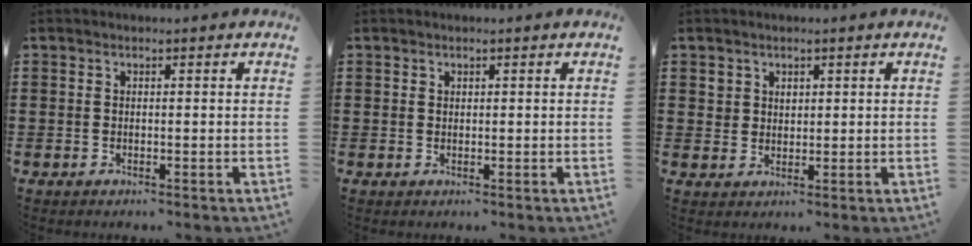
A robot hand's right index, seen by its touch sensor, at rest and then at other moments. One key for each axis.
{"total": 0.6, "fx": 0.4, "fy": 0.4, "fz": 0.1, "tx": -0.003, "ty": 0.002, "tz": 0.008}
{"total": 2.3, "fx": 1.5, "fy": 1.8, "fz": 0.2, "tx": -0.012, "ty": 0.008, "tz": 0.029}